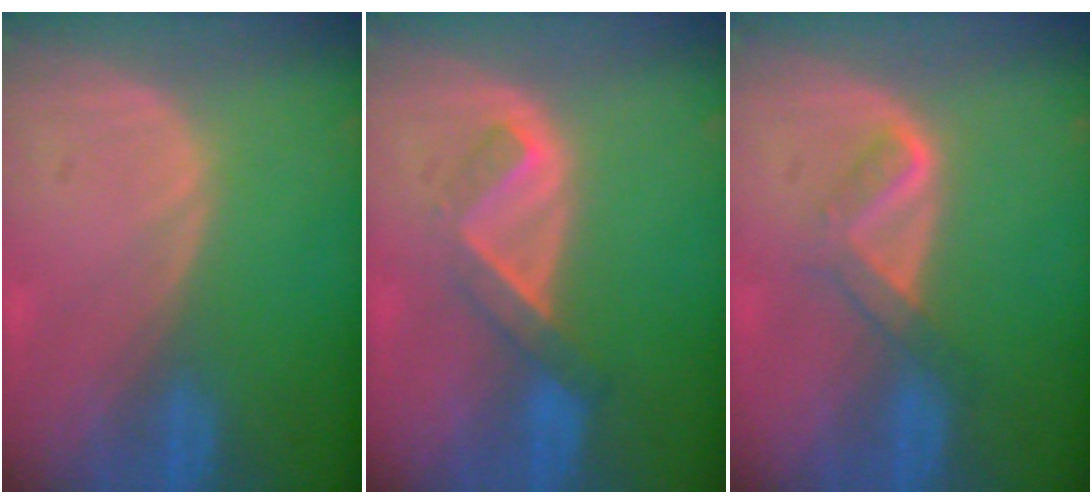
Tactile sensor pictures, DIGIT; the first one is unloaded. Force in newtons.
{"total": 5.1, "press": 4.3, "slide": 2.7}
{"total": 3.7, "press": 3.7, "slide": 0.6}